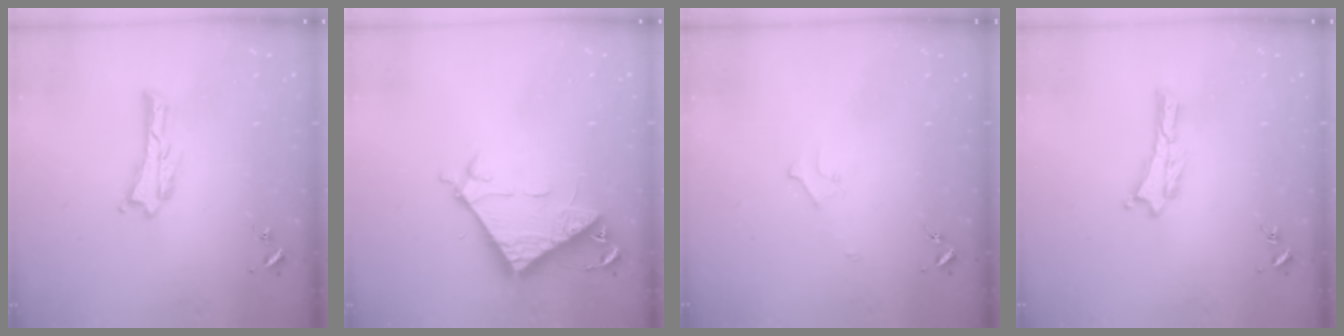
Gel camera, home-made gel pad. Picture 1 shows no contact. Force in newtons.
{"total": 8.4, "press": 8.3, "slide": 0.7}
{"total": 2.2, "press": 2.2, "slide": 0.2}
{"total": 0.0}